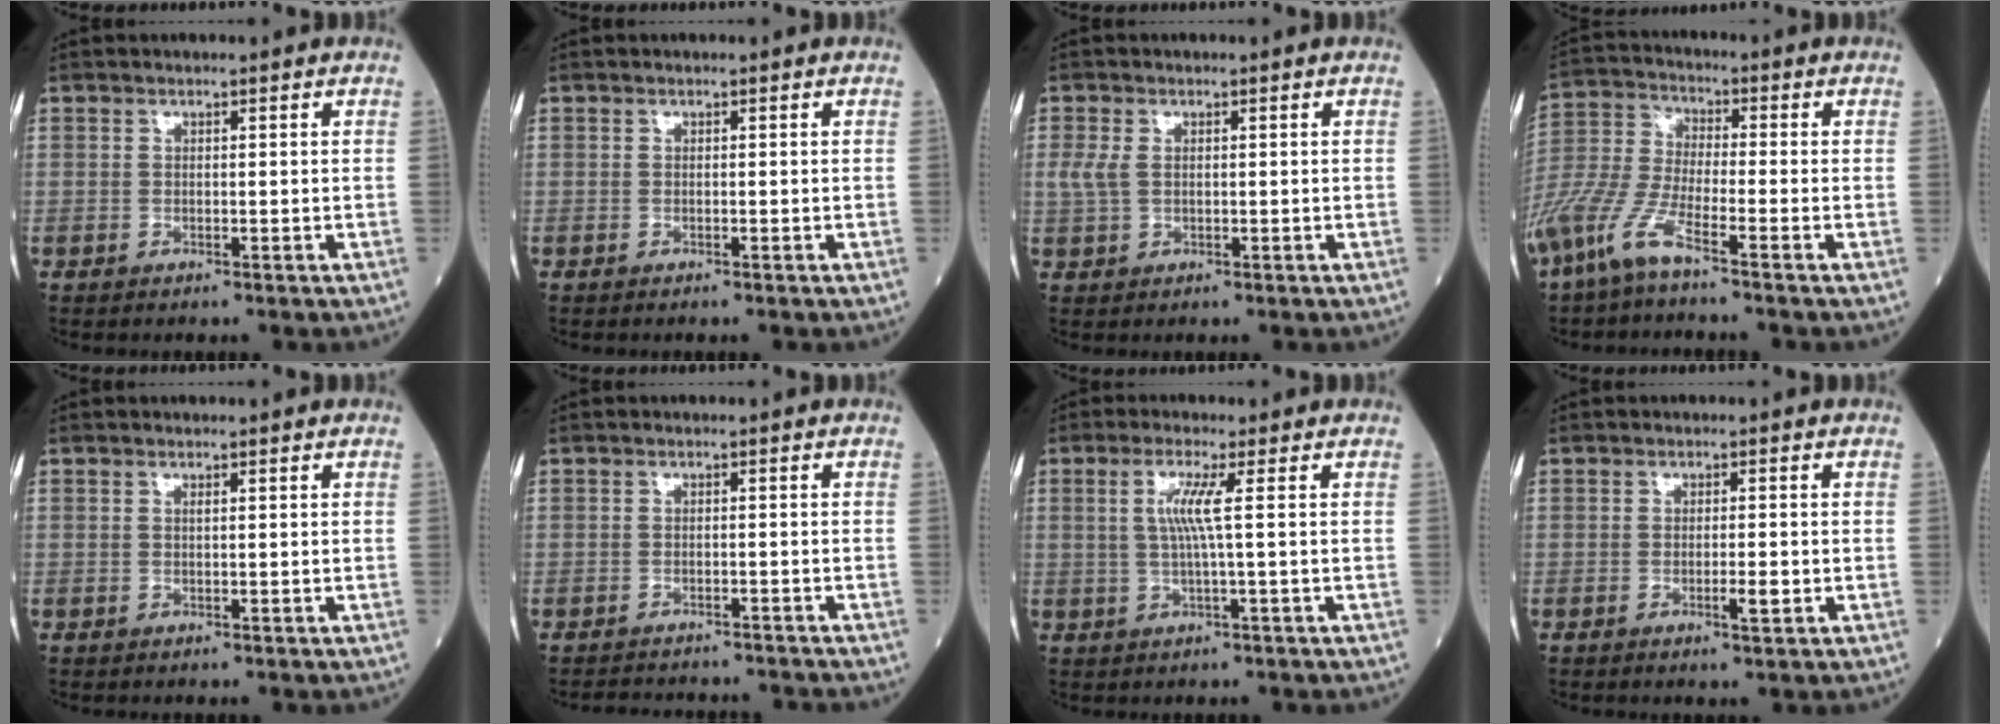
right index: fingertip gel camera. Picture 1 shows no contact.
{"total": 0.0}
{"total": 2.5, "force": [0.4, 1.6, 1.9], "torque": [-0.058, 0.007, 0.011]}
{"total": 10.3, "force": [-6.8, 1.2, 7.7], "torque": [-0.187, -0.021, -0.144]}
{"total": 0.0}
{"total": 8.5, "force": [-8.1, 1.7, 1.7], "torque": [-0.025, 0.001, -0.096]}
{"total": 4.1, "force": [0.6, -0.8, 4.0], "torque": [-0.085, 0.002, 0.013]}
{"total": 2.1, "force": [-0.7, 0.3, 1.9], "torque": [-0.035, -0.003, -0.009]}